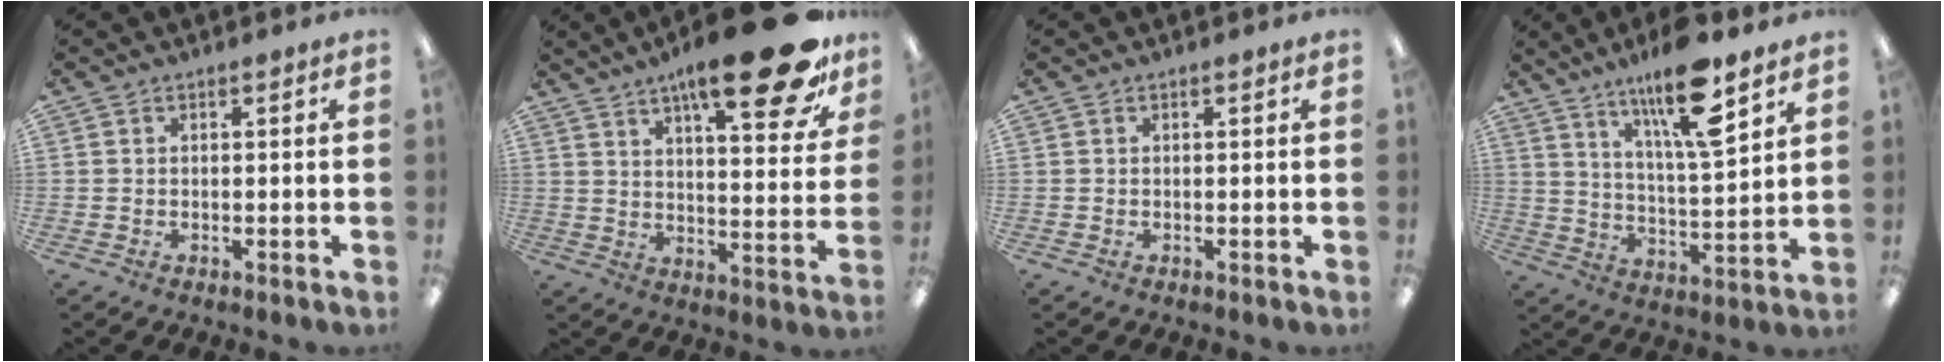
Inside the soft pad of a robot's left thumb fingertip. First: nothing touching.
{"total": 21.5, "force": [14.2, 5.2, 15.3], "torque": [-0.223, -0.085, 0.221]}
{"total": 0.0}
{"total": 16.1, "force": [11.1, 3.5, 11.0], "torque": [-0.191, -0.055, 0.180]}